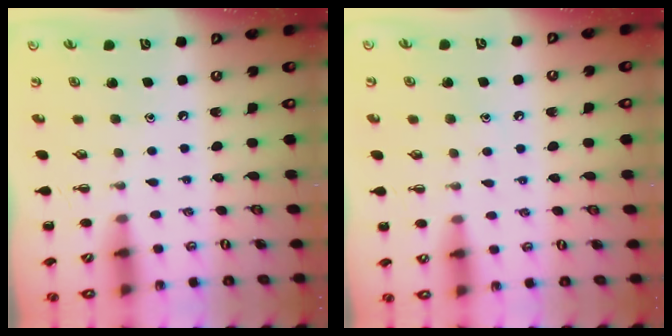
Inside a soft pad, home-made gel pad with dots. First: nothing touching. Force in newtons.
{"total": 5.4, "press": 5.2, "slide": 1.6}